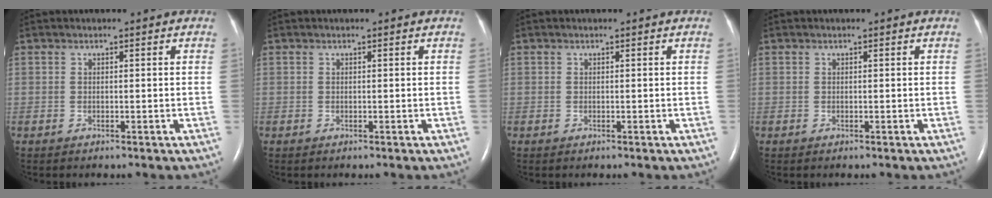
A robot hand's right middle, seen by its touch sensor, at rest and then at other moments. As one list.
[{"total": 0.0}, {"total": 0.0}, {"total": 0.0}]